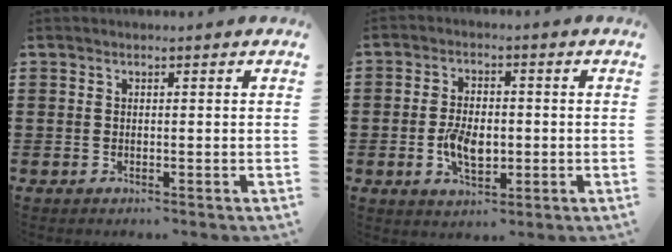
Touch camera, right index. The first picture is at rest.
{"total": 5.6, "force": [-1.0, 3.1, 4.5], "torque": [-0.094, 0.002, -0.019]}